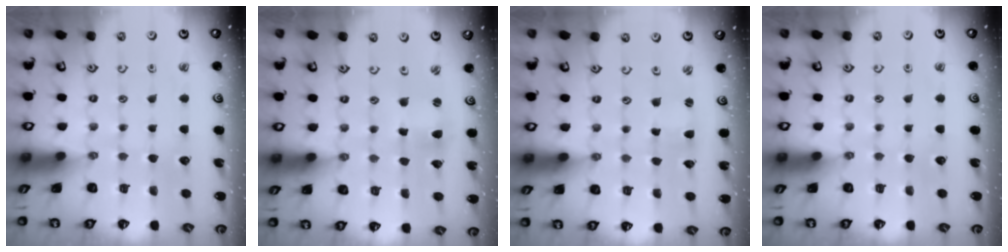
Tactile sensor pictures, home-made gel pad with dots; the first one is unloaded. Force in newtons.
{"total": 2.0, "press": 2.0, "slide": 0.4}
{"total": 1.8, "press": 1.7, "slide": 0.3}
{"total": 0.0}